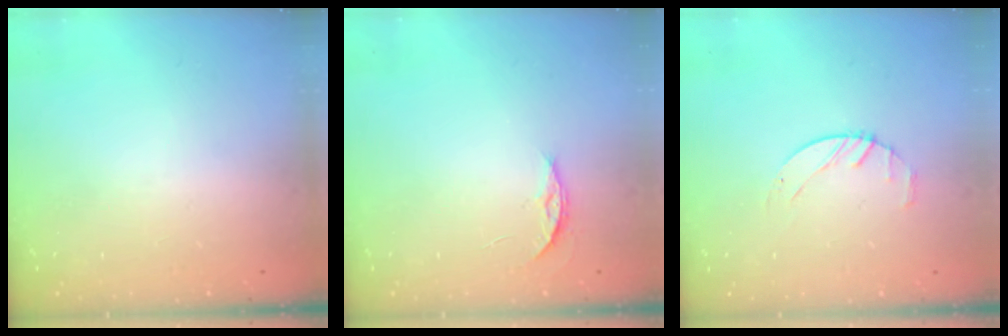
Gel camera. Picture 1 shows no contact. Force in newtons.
{"total": 3.5, "press": 3.5, "slide": 0.4}
{"total": 2.5, "press": 2.5, "slide": 0.4}